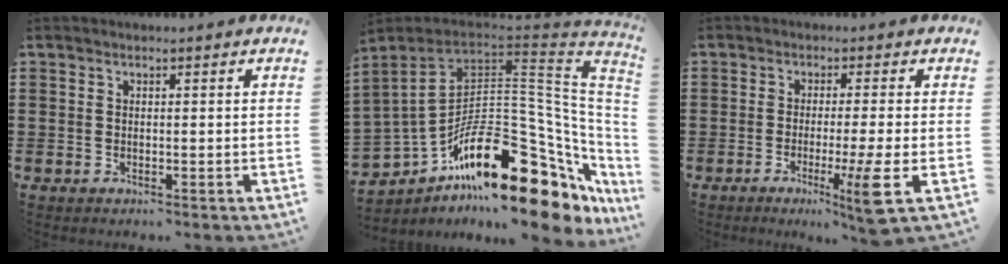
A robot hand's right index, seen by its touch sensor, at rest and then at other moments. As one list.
[{"total": 23.2, "force": [-11.6, 10.0, 17.5], "torque": [-0.299, 0.019, -0.199]}, {"total": 7.2, "force": [-2.6, -1.2, 6.6], "torque": [-0.111, -0.027, -0.044]}]